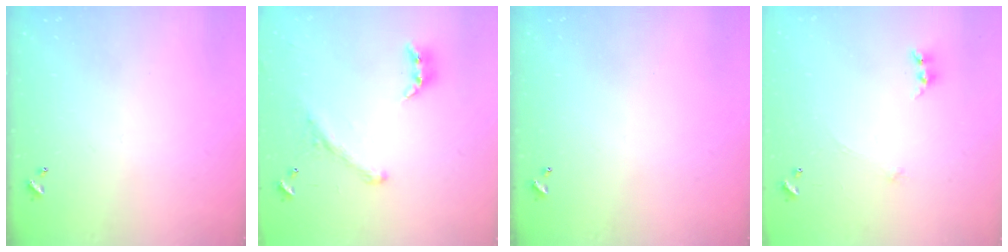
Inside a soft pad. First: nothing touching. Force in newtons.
{"total": 2.0, "press": 1.5, "slide": 1.2}
{"total": 0.0}
{"total": 4.1, "press": 4.1, "slide": 0.2}